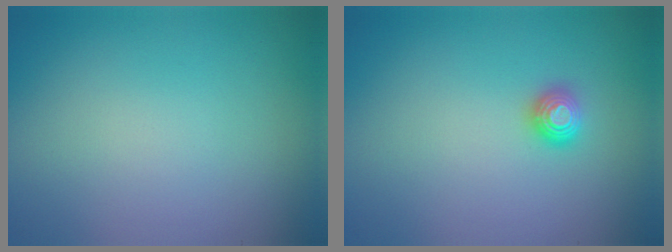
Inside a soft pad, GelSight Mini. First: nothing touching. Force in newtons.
{"total": 1.2, "press": 1.1, "slide": 0.4}